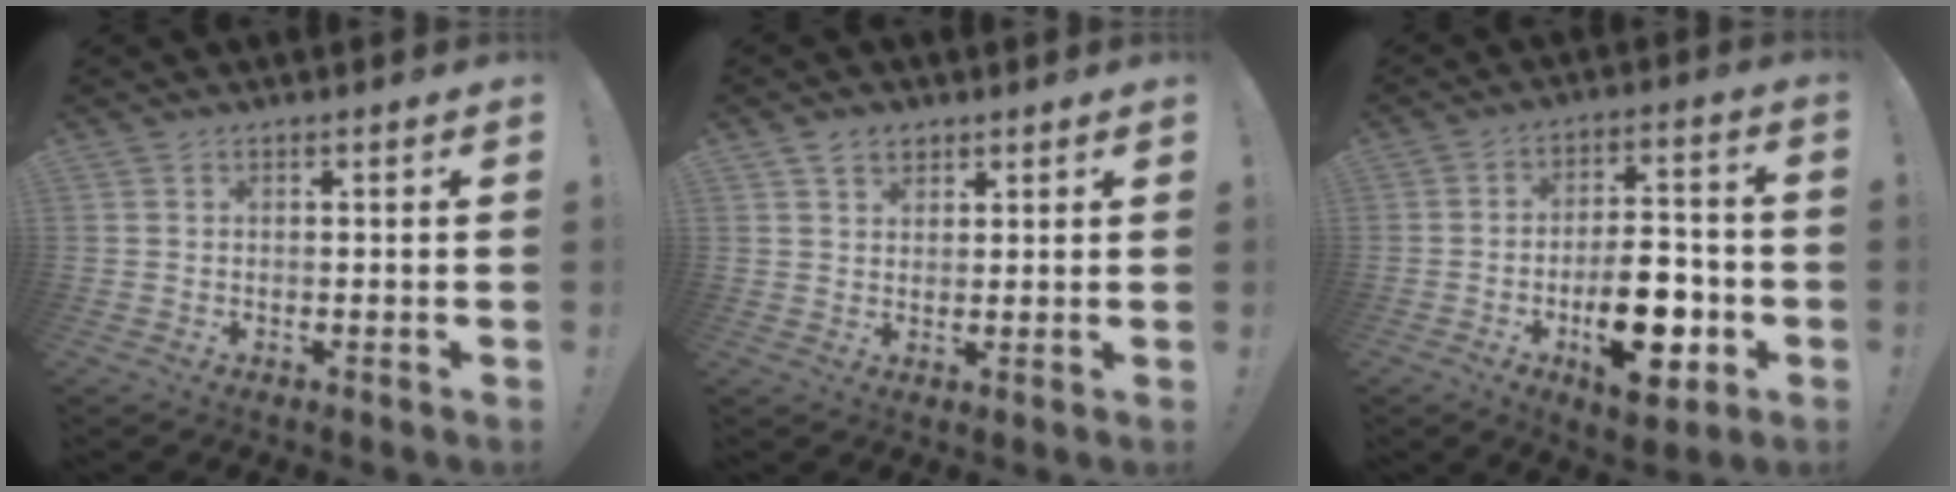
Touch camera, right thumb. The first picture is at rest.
{"total": 4.1, "force": [2.7, 2.9, 1.3], "torque": [-0.013, -0.007, 0.048]}
{"total": 16.5, "force": [-5.8, 8.1, 13.1], "torque": [-0.184, 0.031, -0.089]}